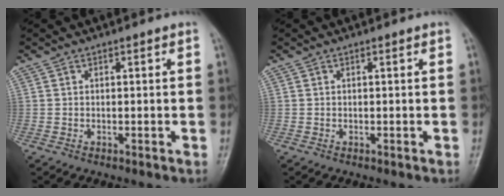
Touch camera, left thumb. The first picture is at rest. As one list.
[{"total": 0.0}]